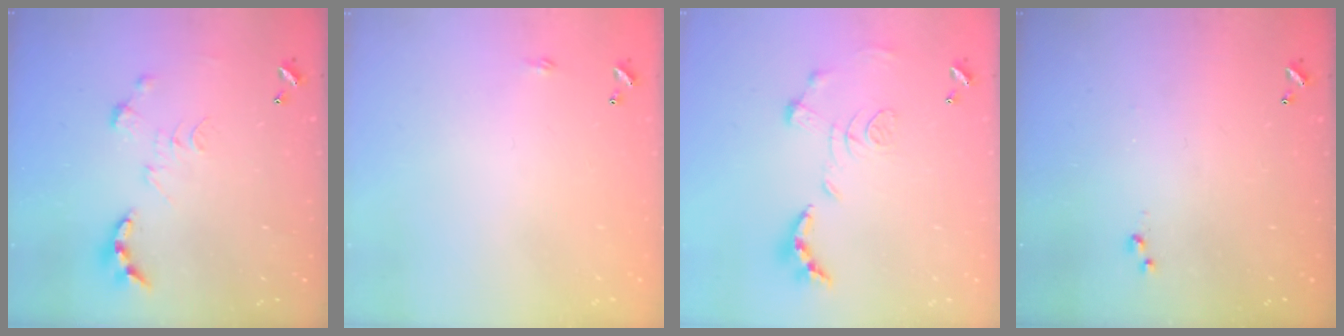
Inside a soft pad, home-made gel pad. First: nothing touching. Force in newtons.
{"total": 2.2, "press": 2.1, "slide": 0.4}
{"total": 1.2, "press": 0.4, "slide": 1.1}
{"total": 3.0, "press": 3.0, "slide": 0.4}